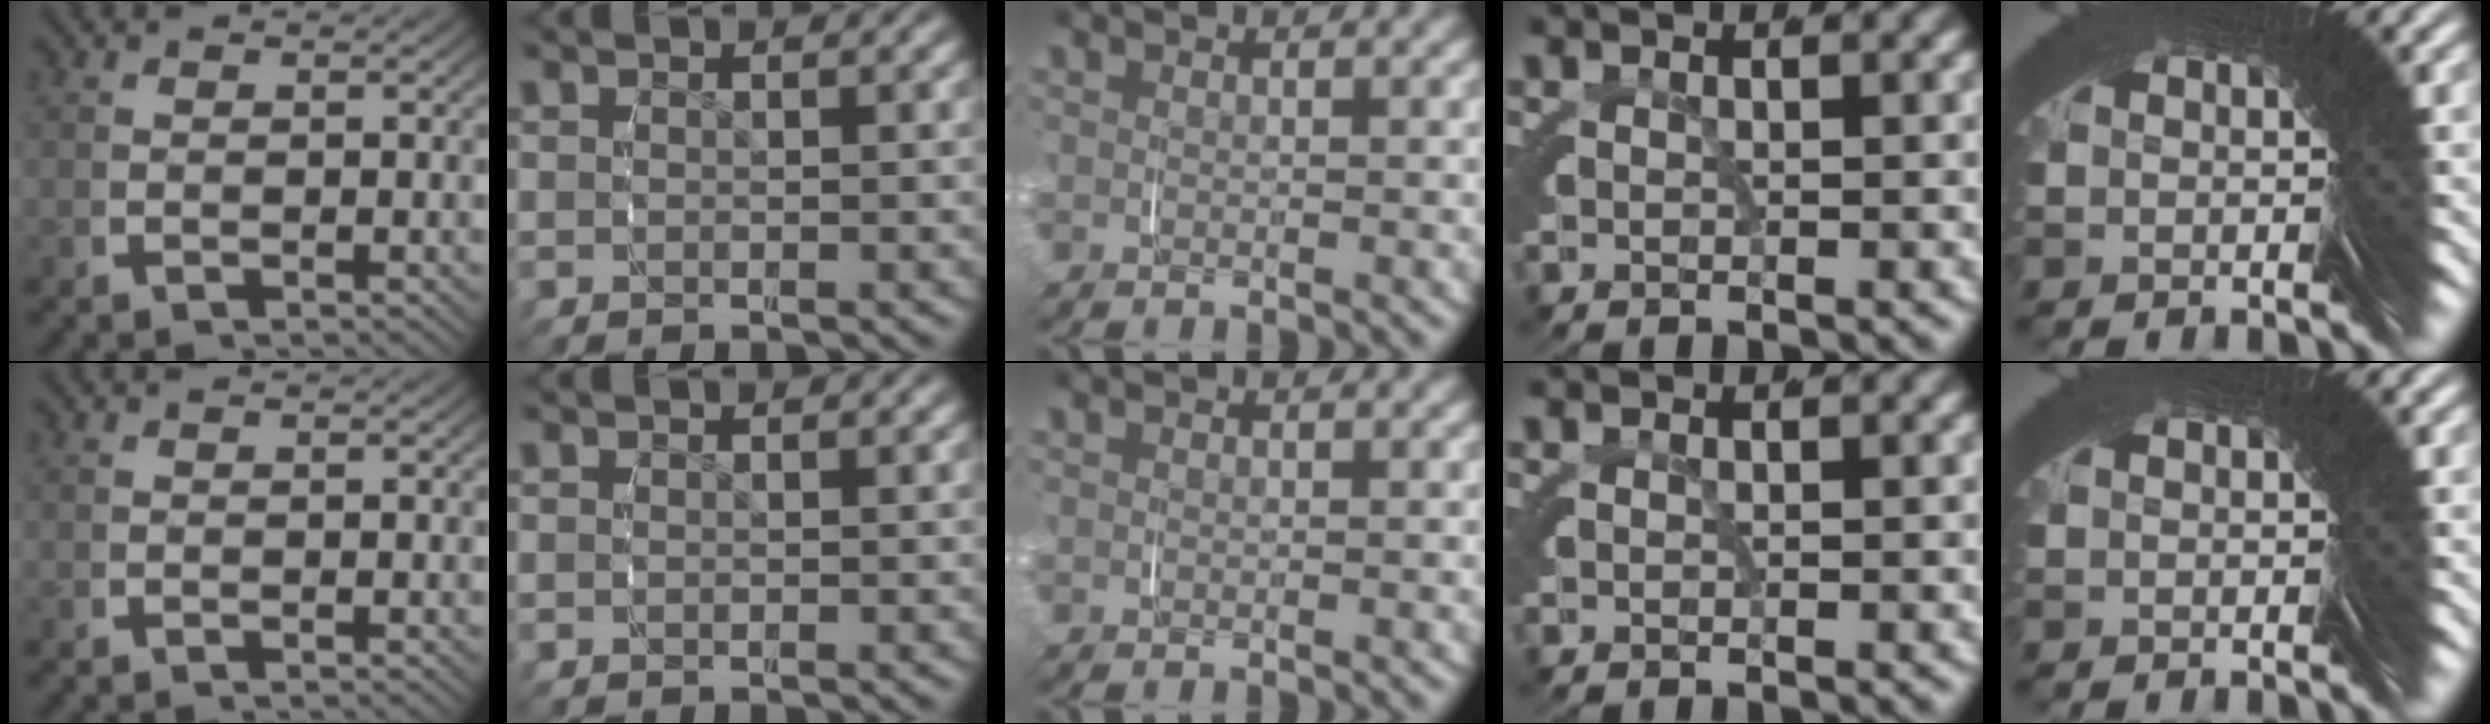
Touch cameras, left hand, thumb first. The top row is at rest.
{}